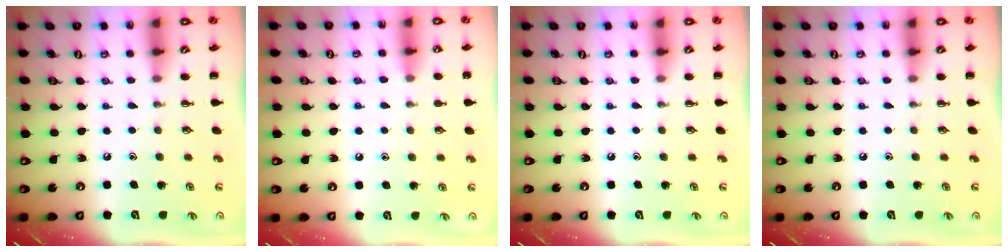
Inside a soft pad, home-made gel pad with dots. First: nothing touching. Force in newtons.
{"total": 6.2, "press": 5.8, "slide": 2.2}
{"total": 0.0}
{"total": 0.0}